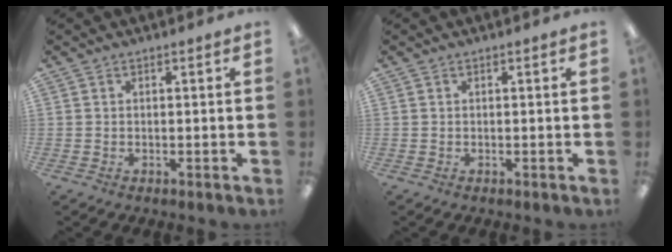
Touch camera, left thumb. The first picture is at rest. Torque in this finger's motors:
{"motor_torque": [0.00, 0.00, 0.00, 0.00, 0.00]}